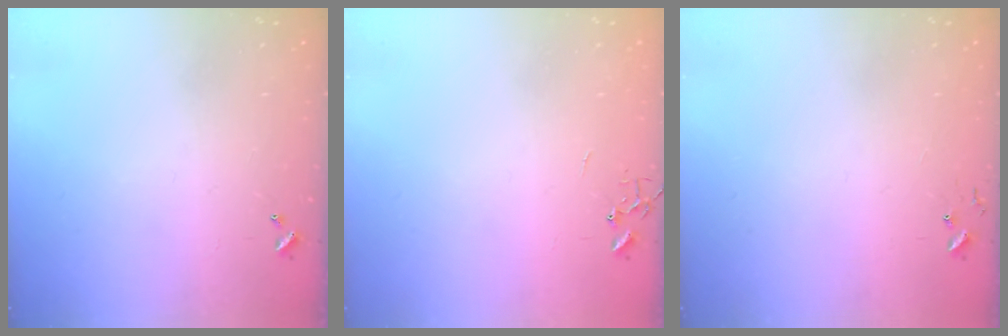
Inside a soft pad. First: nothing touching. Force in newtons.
{"total": 0.0}
{"total": 4.7, "press": 4.7, "slide": 0.4}